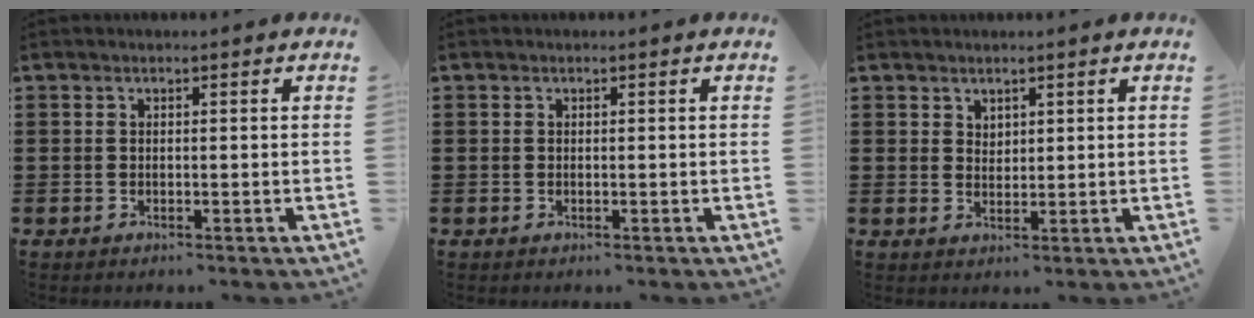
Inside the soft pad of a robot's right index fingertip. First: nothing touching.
{"total": 0.0}
{"total": 1.8, "force": [1.5, 1.0, 0.1], "torque": [-0.003, 0.003, 0.029]}